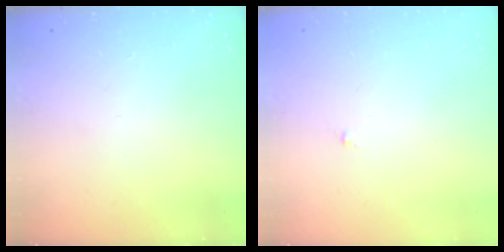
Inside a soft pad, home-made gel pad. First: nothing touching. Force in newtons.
{"total": 0.6, "press": 0.6, "slide": 0.2}